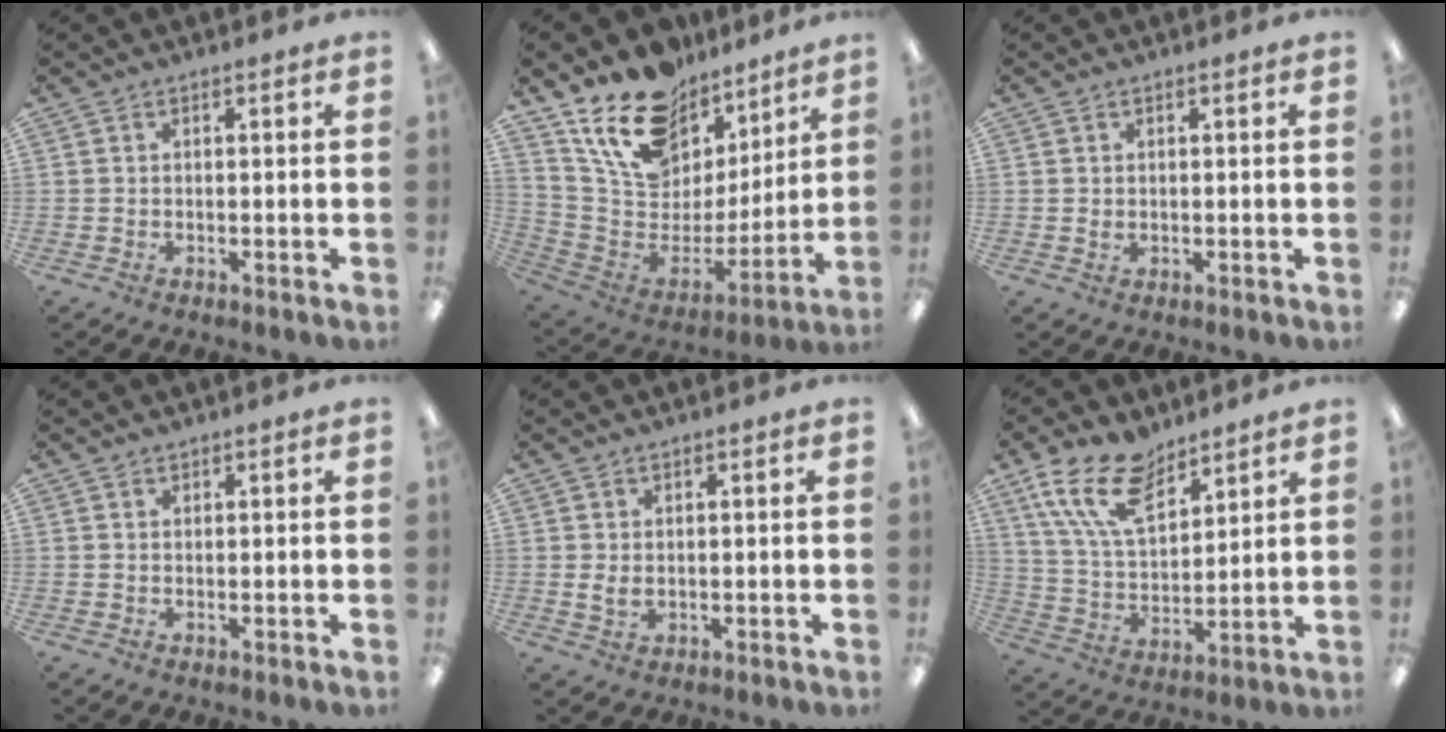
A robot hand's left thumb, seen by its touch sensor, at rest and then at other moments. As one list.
[{"total": 18.1, "force": [13.7, 9.8, 6.7], "torque": [-0.134, -0.101, 0.250]}, {"total": 0.8, "force": [0.2, 0.6, 0.5], "torque": [-0.002, -0.001, 0.002]}, {"total": 0.6, "force": [0.6, 0.2, 0.0], "torque": [0.000, 0.001, 0.011]}, {"total": 2.5, "force": [0.3, 1.6, 1.9], "torque": [-0.028, -0.001, 0.005]}, {"total": 15.3, "force": [9.9, 7.7, 8.8], "torque": [-0.180, -0.032, 0.186]}]